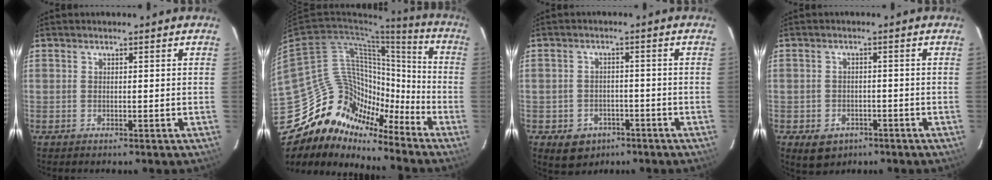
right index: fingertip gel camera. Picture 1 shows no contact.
{"total": 16.4, "force": [-13.3, 9.1, 3.1], "torque": [-0.048, 0.055, -0.240]}
{"total": 6.6, "force": [-3.5, 5.2, 2.1], "torque": [-0.053, 0.011, -0.035]}
{"total": 5.7, "force": [-3.1, 4.3, 2.2], "torque": [-0.051, 0.005, -0.035]}